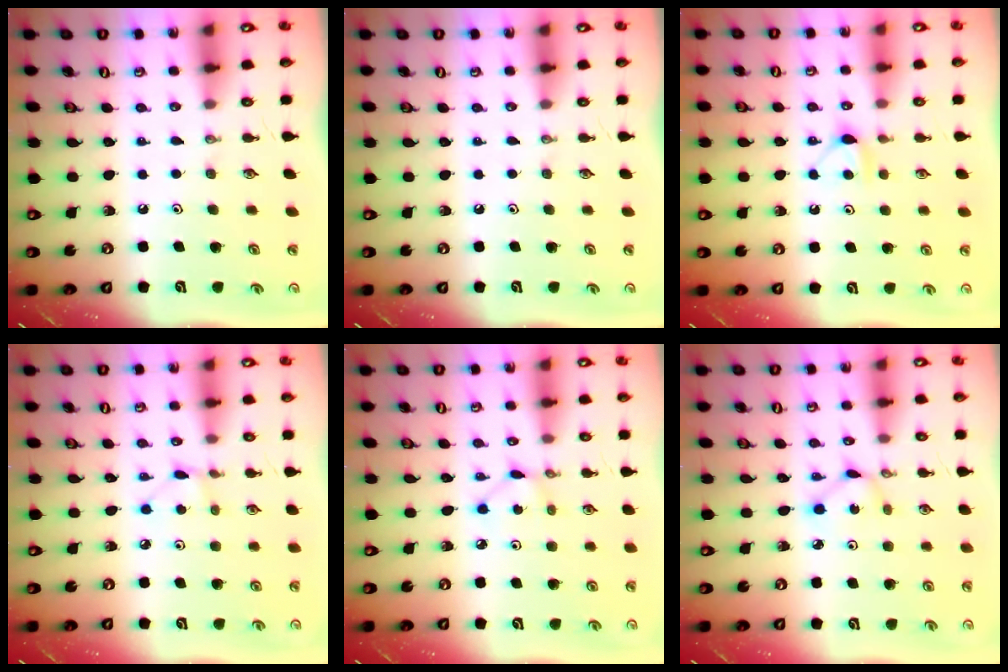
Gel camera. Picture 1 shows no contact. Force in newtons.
{"total": 0.0}
{"total": 5.7, "press": 5.7, "slide": 0.8}
{"total": 2.9, "press": 2.9, "slide": 0.4}
{"total": 2.3, "press": 2.3, "slide": 0.0}
{"total": 2.0, "press": 2.0, "slide": 0.1}